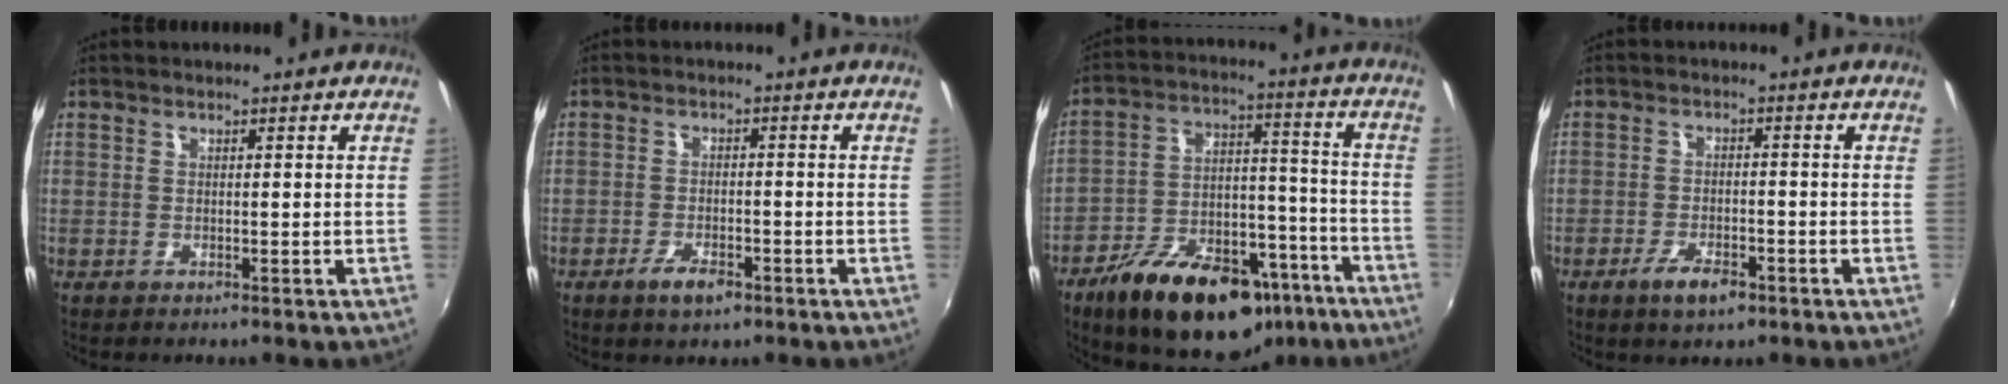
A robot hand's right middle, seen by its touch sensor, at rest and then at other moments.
{"total": 4.3, "force": [-2.7, 1.8, 2.8], "torque": [-0.065, -0.007, -0.050]}
{"total": 25.1, "force": [-16.0, 12.2, 14.9], "torque": [-0.255, 0.014, -0.229]}
{"total": 5.3, "force": [-3.3, 2.2, 3.5], "torque": [-0.081, -0.009, -0.058]}